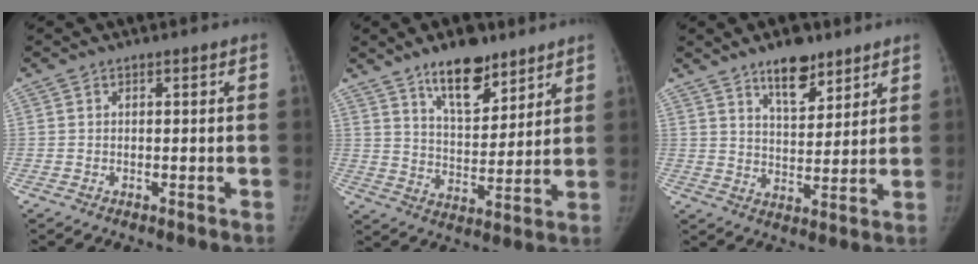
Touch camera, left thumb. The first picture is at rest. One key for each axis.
{"total": 11.6, "fx": 8.2, "fy": 4.8, "fz": 6.6, "tx": -0.076, "ty": -0.059, "tz": 0.141}
{"total": 8.8, "fx": 6.2, "fy": 3.8, "fz": 5.0, "tx": -0.048, "ty": -0.042, "tz": 0.102}